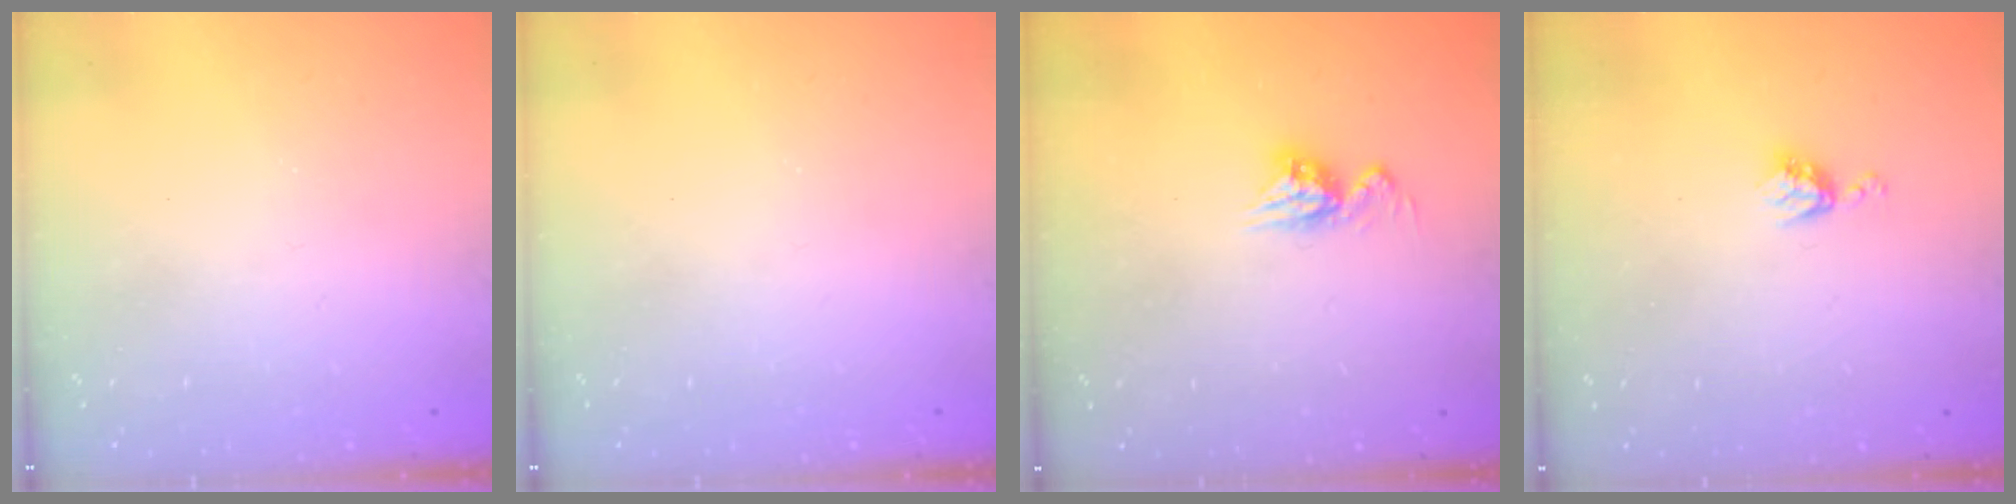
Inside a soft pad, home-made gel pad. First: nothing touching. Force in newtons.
{"total": 0.0}
{"total": 8.0, "press": 8.0, "slide": 0.7}
{"total": 4.5, "press": 4.4, "slide": 0.7}